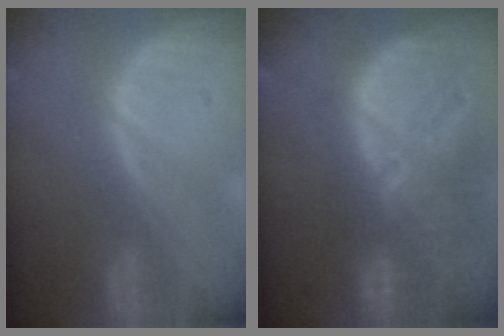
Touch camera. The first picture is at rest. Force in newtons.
{"total": 13.3, "press": 11.4, "slide": 6.8}